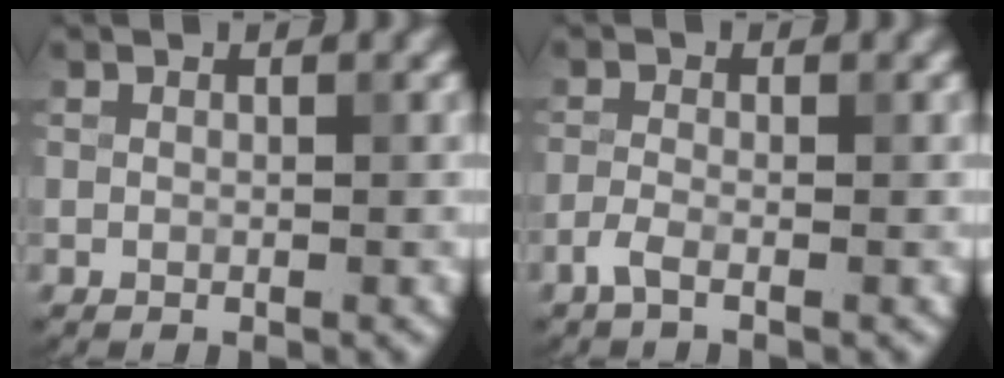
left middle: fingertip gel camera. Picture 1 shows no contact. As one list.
[{"total": 1.5, "force": [-1.0, 0.4, 1.1], "torque": [-0.027, 0.000, -0.026]}]